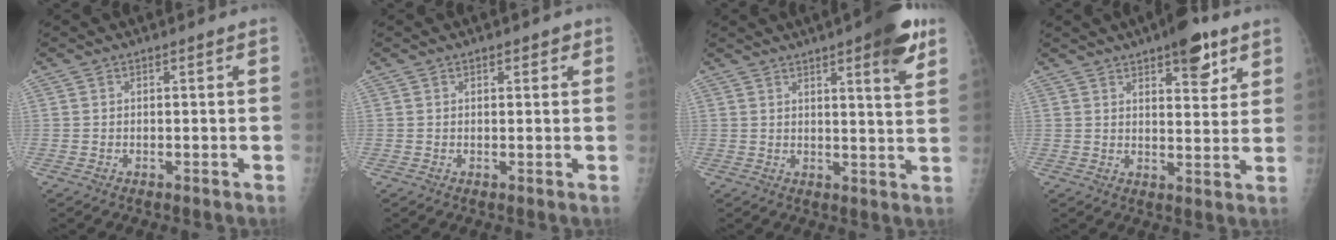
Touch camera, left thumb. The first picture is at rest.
{"total": 1.7, "force": [1.1, 1.0, 0.9], "torque": [0.000, -0.003, 0.010]}
{"total": 10.9, "force": [6.1, 2.1, 8.8], "torque": [-0.101, -0.025, 0.074]}
{"total": 9.5, "force": [5.9, 3.6, 6.6], "torque": [-0.067, -0.028, 0.081]}